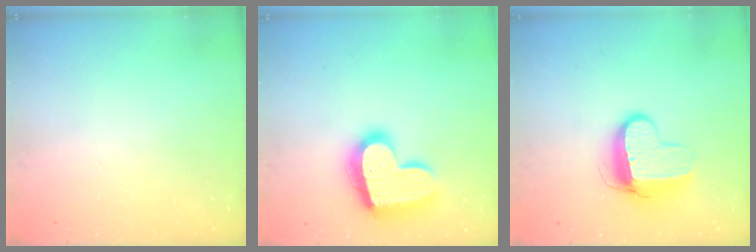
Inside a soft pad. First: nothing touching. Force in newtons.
{"total": 20.3, "press": 20.3, "slide": 1.4}
{"total": 9.9, "press": 9.9, "slide": 0.9}